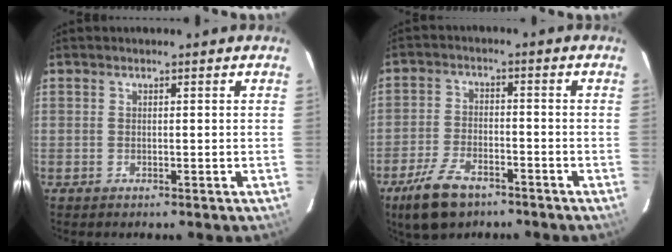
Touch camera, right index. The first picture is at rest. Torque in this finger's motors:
{"motor_torque": [0.66, -0.69, 0.32, 0.10]}